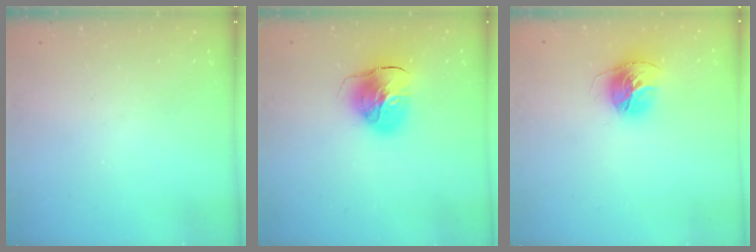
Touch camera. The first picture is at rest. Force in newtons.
{"total": 11.2, "press": 11.1, "slide": 1.5}
{"total": 14.3, "press": 14.3, "slide": 1.5}